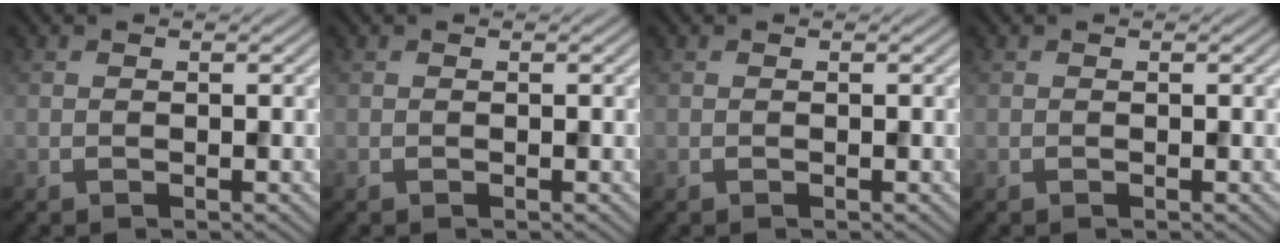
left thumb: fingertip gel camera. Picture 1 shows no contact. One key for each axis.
{"total": 0.0}
{"total": 0.0}
{"total": 0.0}